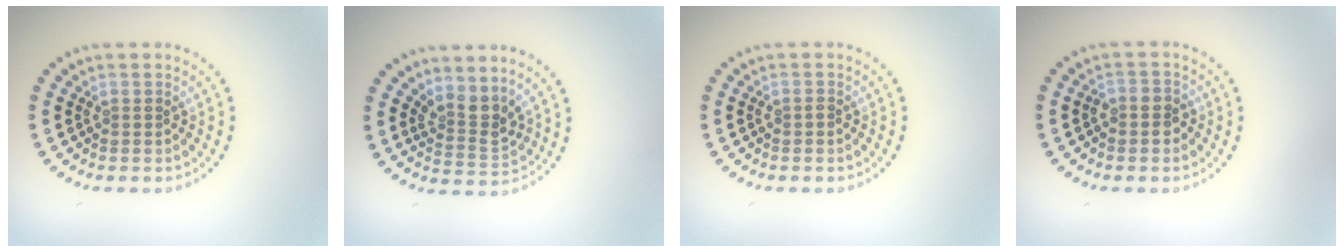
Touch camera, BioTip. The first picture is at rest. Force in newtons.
{"total": 2.8, "press": 2.0, "slide": 1.9}
{"total": 0.7, "press": 0.7, "slide": 0.1}
{"total": 2.0, "press": 1.8, "slide": 0.8}